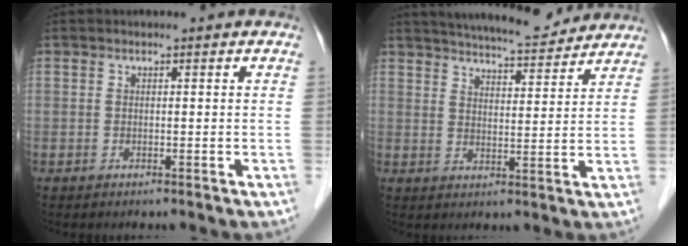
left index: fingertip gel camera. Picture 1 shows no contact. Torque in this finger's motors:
{"motor_torque": [0.78, -1.35, 0.35, 0.04]}